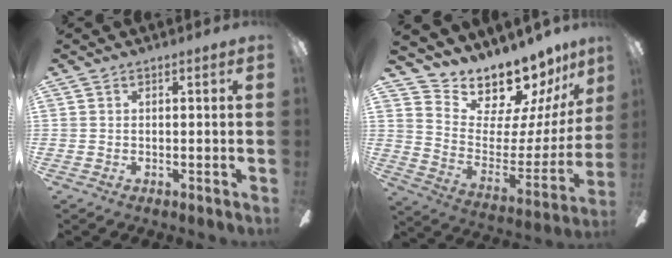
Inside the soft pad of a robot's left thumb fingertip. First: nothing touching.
{"total": 14.5, "force": [13.8, 4.0, 2.4], "torque": [-0.050, -0.136, 0.238]}